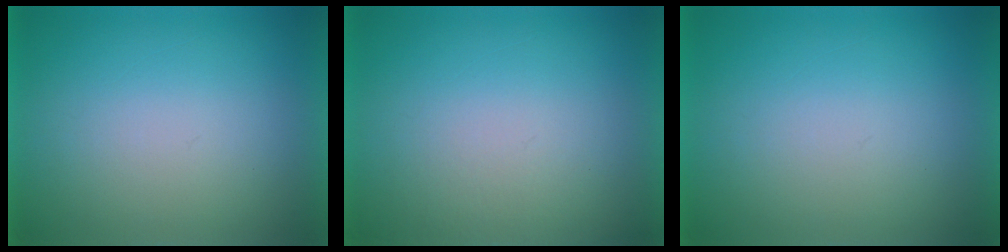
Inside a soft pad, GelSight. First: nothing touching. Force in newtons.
{"total": 2.0}
{"total": 0.0}